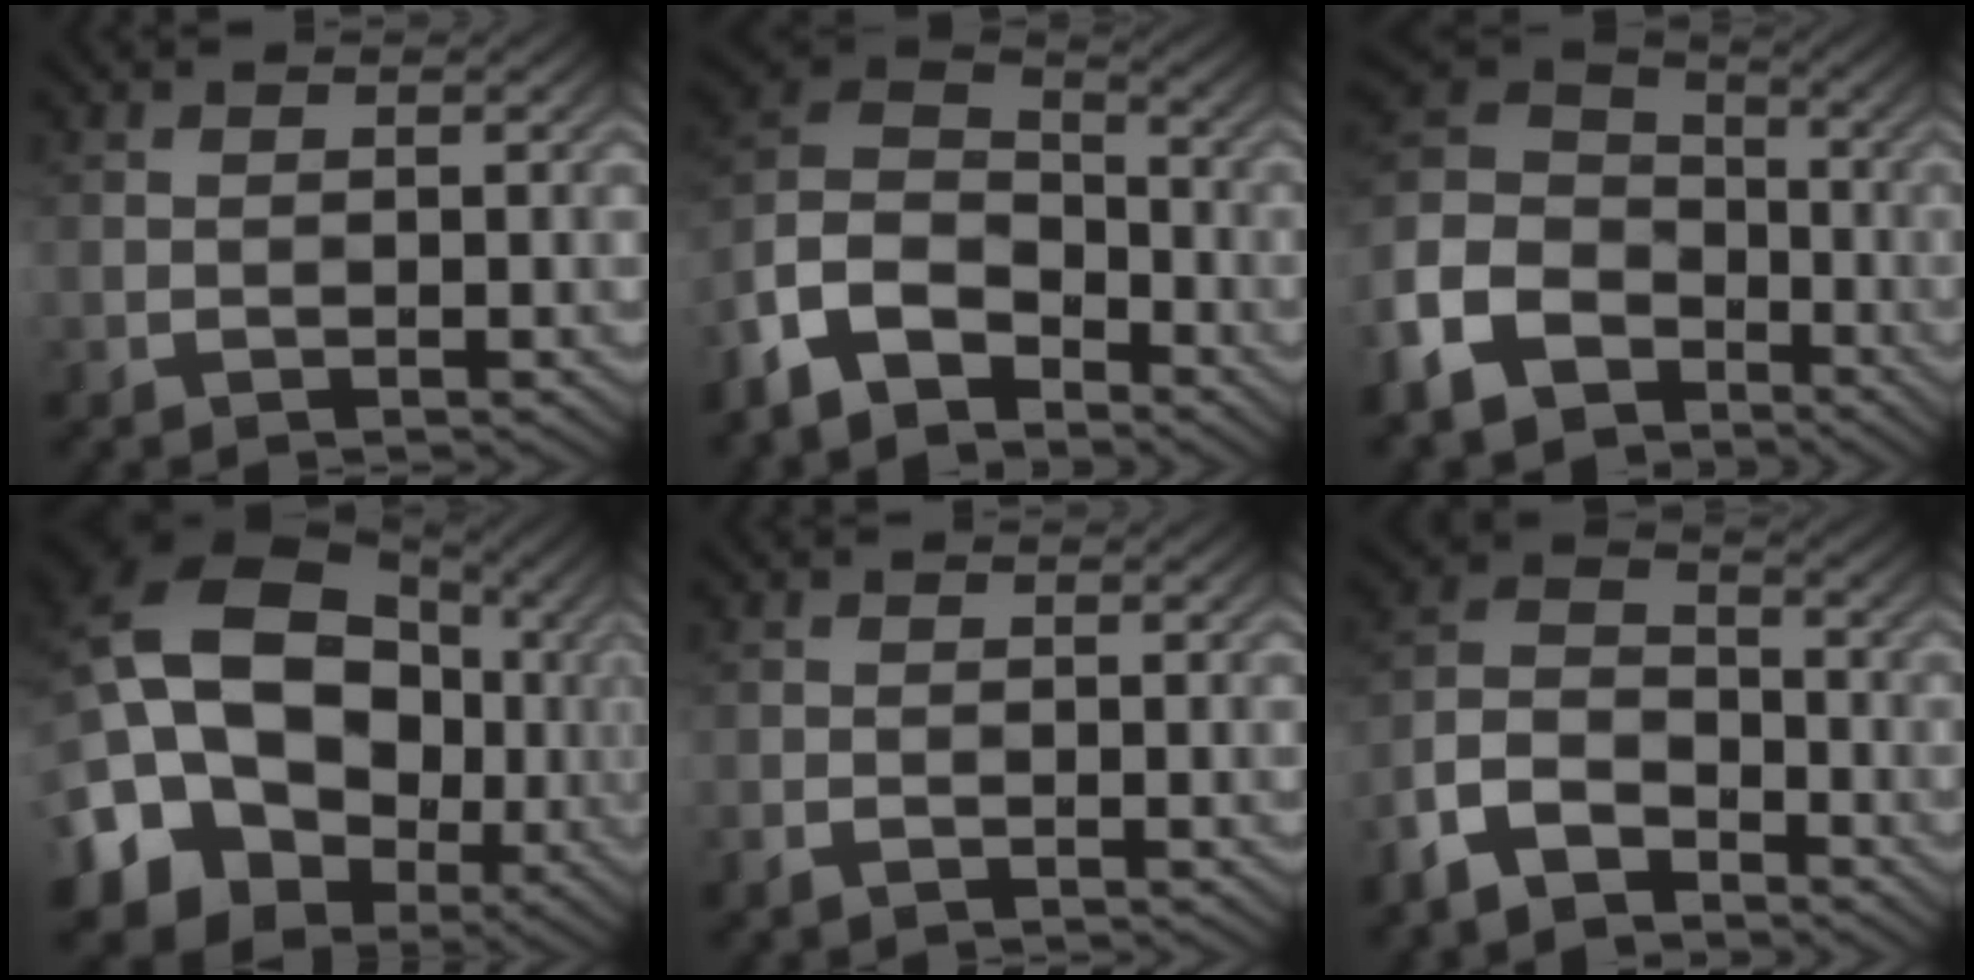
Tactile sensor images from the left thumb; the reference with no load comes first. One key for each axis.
{"total": 12.1, "fx": -7.8, "fy": 6.6, "fz": 6.5, "tx": -0.162, "ty": -0.011, "tz": -0.167}
{"total": 14.6, "fx": -7.8, "fy": 10.3, "fz": 6.7, "tx": -0.242, "ty": -0.036, "tz": -0.144}
{"total": 21.6, "fx": -2.4, "fy": 18.2, "fz": 11.4, "tx": -0.237, "ty": -0.005, "tz": -0.076}
{"total": 1.3, "fx": -0.8, "fy": 0.7, "fz": 0.6, "tx": -0.015, "ty": -0.003, "tz": -0.018}
{"total": 8.9, "fx": -6.2, "fy": 4.6, "fz": 4.5, "tx": -0.102, "ty": -0.006, "tz": -0.140}